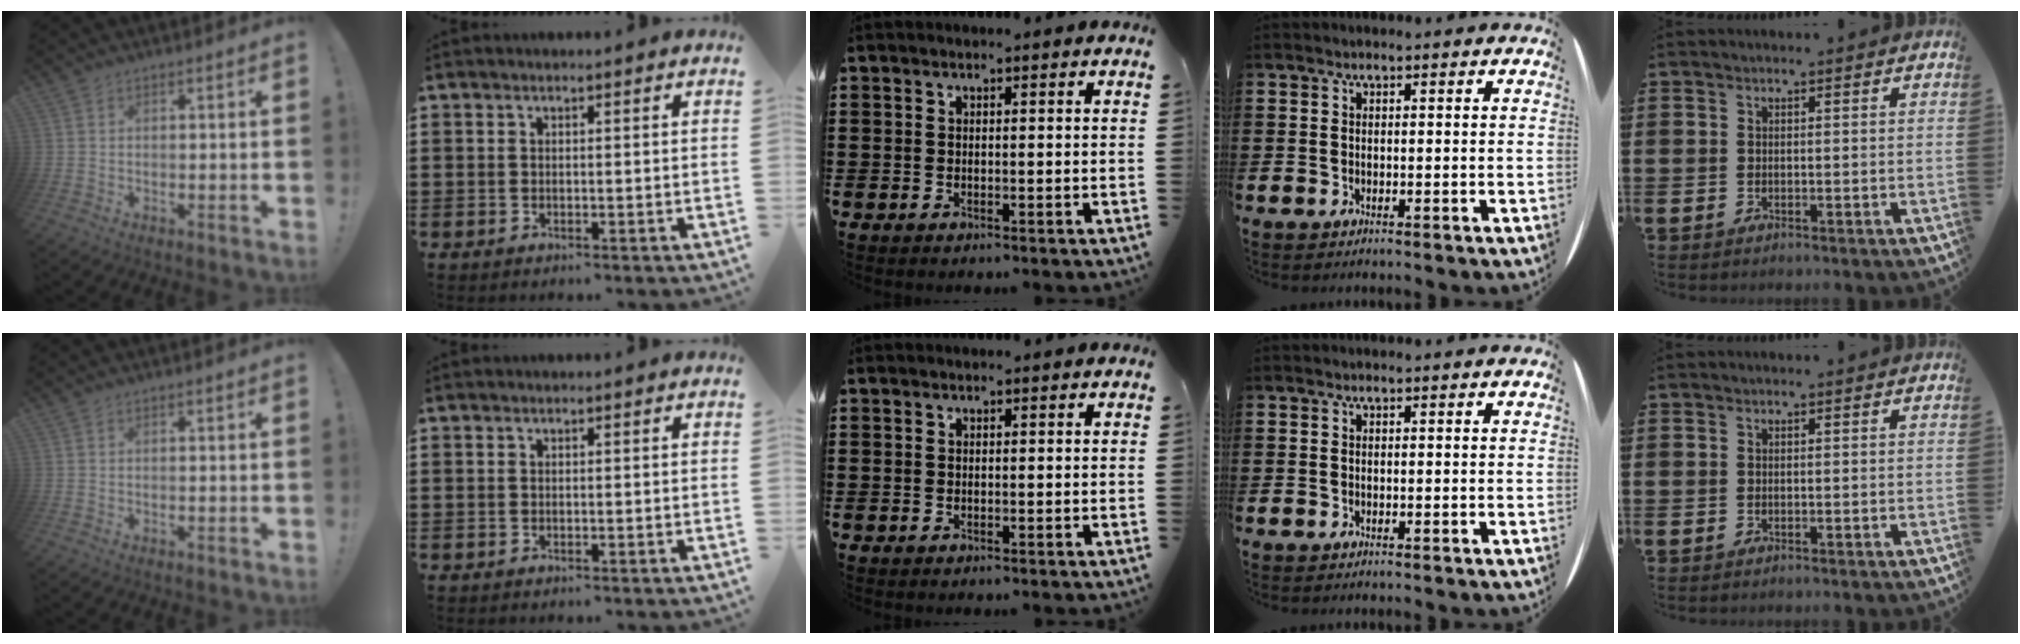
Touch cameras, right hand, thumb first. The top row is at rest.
{}